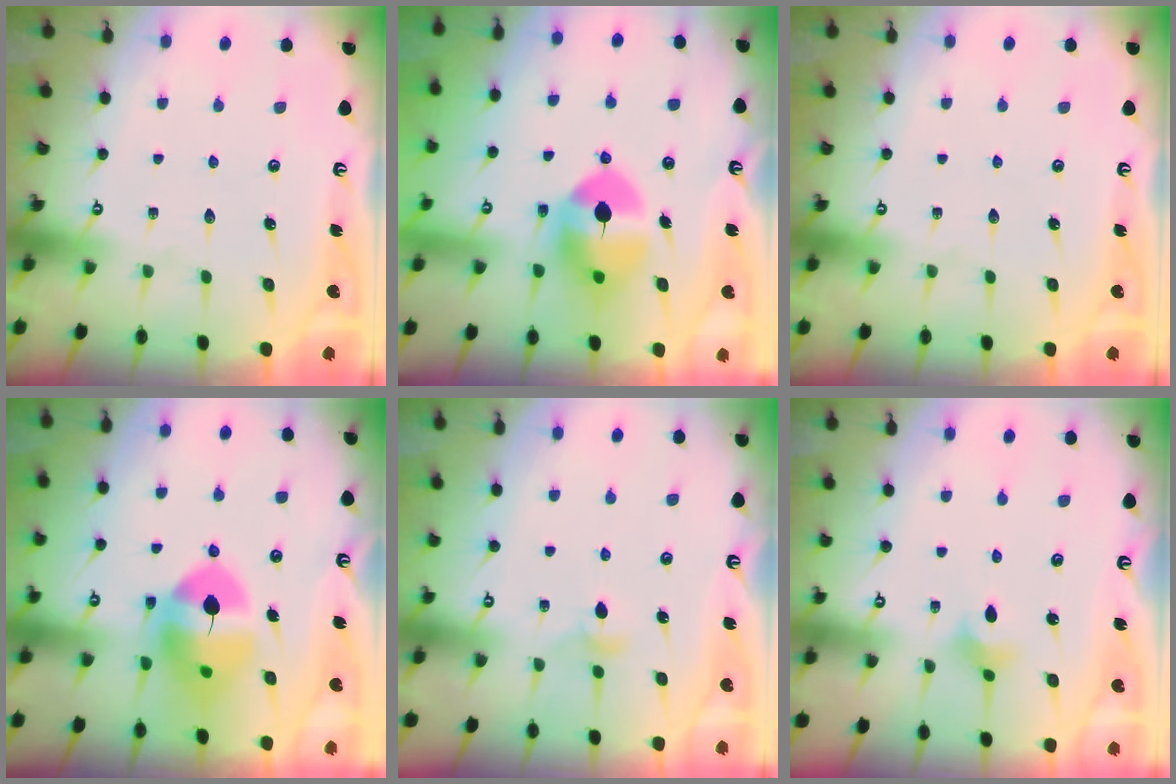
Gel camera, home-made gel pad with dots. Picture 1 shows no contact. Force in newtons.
{"total": 13.3, "press": 13.2, "slide": 1.5}
{"total": 0.0}
{"total": 12.1, "press": 11.9, "slide": 1.9}
{"total": 3.3, "press": 3.2, "slide": 0.8}
{"total": 2.7, "press": 2.7, "slide": 0.5}